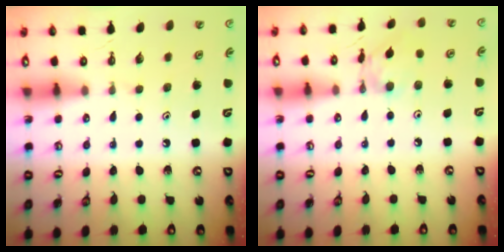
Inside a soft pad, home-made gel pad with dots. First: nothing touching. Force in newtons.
{"total": 4.7, "press": 4.7, "slide": 0.3}